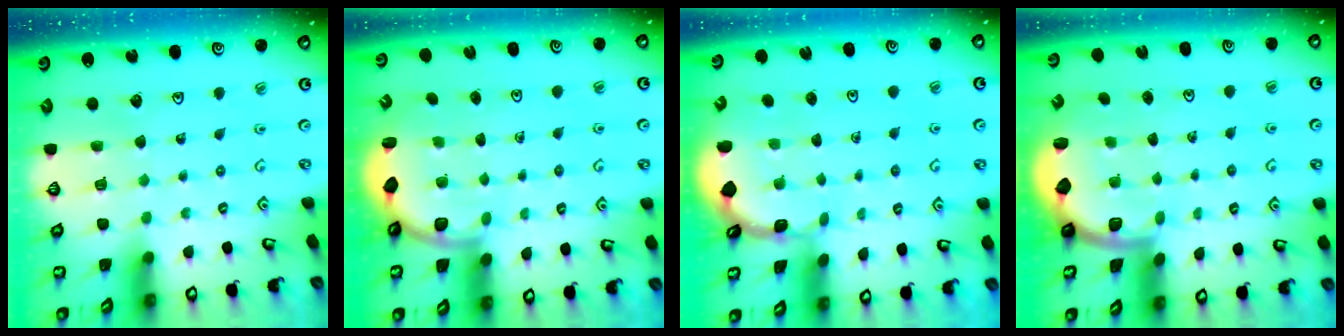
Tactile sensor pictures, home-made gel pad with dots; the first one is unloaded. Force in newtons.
{"total": 3.4, "press": 2.8, "slide": 1.9}
{"total": 1.6, "press": 1.6, "slide": 0.2}
{"total": 2.0, "press": 1.9, "slide": 0.5}